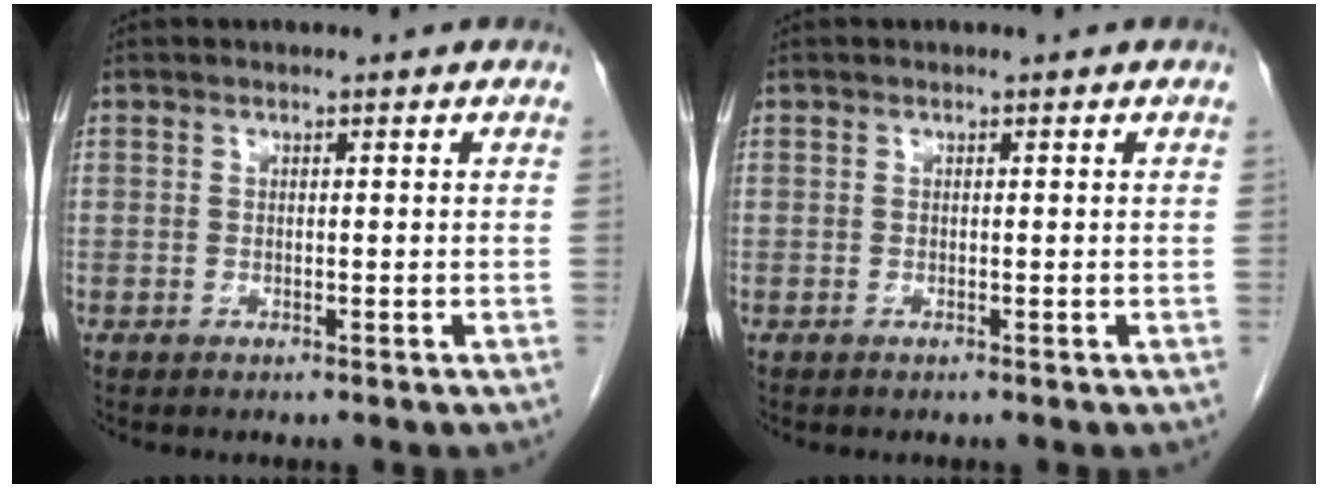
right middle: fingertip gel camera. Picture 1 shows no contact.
{"total": 0.0}